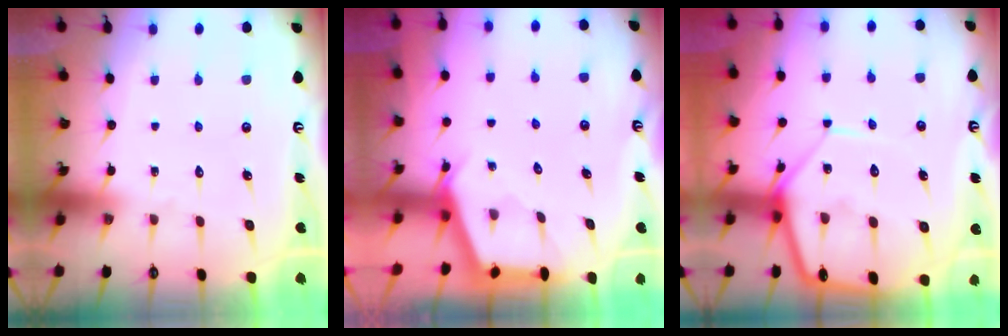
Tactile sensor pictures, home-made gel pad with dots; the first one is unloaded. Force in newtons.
{"total": 2.6, "press": 2.6, "slide": 0.3}
{"total": 12.2, "press": 12.2, "slide": 1.0}